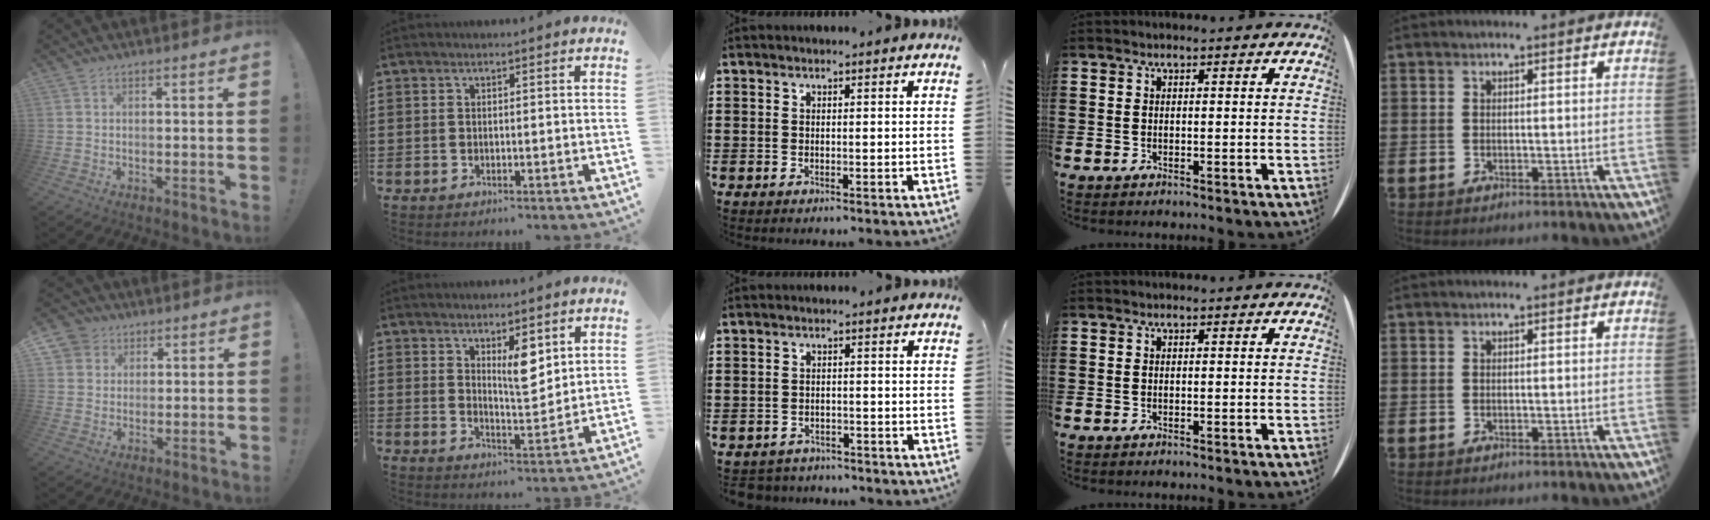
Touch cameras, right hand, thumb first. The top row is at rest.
{"thumb": {"total": 5.6, "force": [2.4, 5.0, 0.7], "torque": [-0.012, -0.016, 0.048]}, "index": {"total": 6.2, "force": [3.6, 2.2, 4.7], "torque": [-0.075, -0.012, 0.057]}, "middle": {"total": 2.0, "force": [-2.0, 0.4, -0.3], "torque": [-0.004, -0.003, -0.045]}}